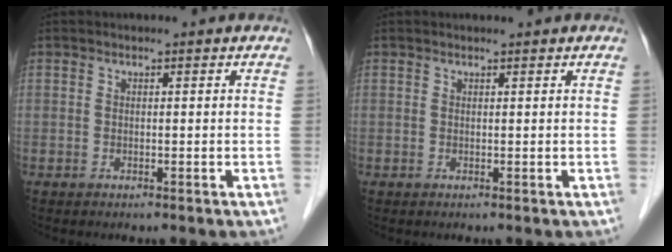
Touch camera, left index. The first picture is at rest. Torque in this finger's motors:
{"motor_torque": [0.14, -0.07, 0.05, 0.02]}